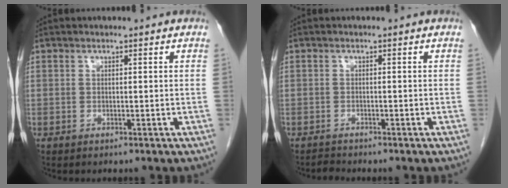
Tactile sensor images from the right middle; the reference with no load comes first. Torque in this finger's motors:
{"motor_torque": [-0.17, -0.11, -0.02, -0.01]}